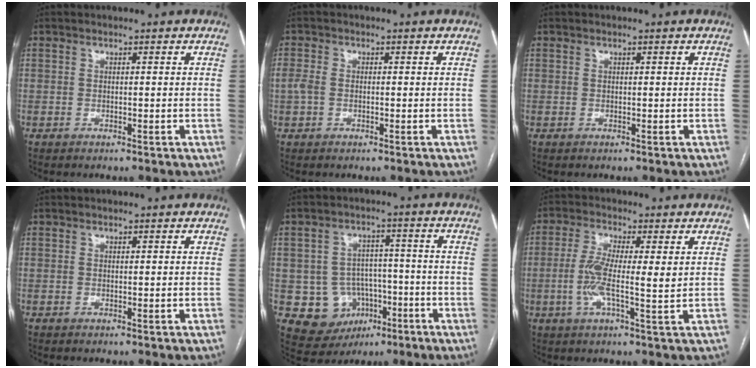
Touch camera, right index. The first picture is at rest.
{"total": 2.4, "force": [-0.3, 1.6, 1.7], "torque": [-0.053, 0.010, -0.007]}
{"total": 0.0}
{"total": 0.0}
{"total": 9.3, "force": [-2.9, 8.4, 2.7], "torque": [-0.039, 0.028, -0.033]}
{"total": 7.3, "force": [0.3, 1.1, 7.2], "torque": [-0.149, 0.002, -0.001]}